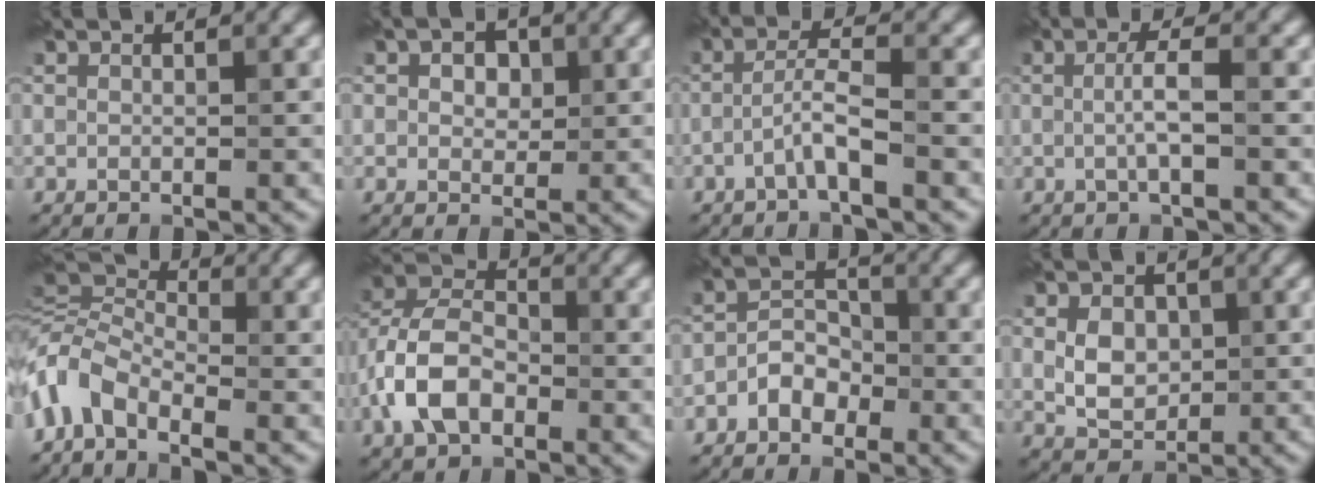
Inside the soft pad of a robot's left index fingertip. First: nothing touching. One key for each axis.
{"total": 2.4, "fx": 0.9, "fy": 1.6, "fz": 1.6, "tx": -0.018, "ty": 0.005, "tz": 0.007}
{"total": 2.5, "fx": -1.3, "fy": 0.0, "fz": 2.1, "tx": -0.044, "ty": 0.013, "tz": -0.031}
{"total": 2.2, "fx": 0.0, "fy": 0.1, "fz": 2.2, "tx": -0.043, "ty": 0.003, "tz": -0.004}
{"total": 4.9, "fx": -2.5, "fy": 2.5, "fz": 3.4, "tx": -0.075, "ty": 0.009, "tz": -0.074}
{"total": 7.0, "fx": -2.5, "fy": 4.4, "fz": 4.8, "tx": -0.103, "ty": 0.011, "tz": -0.057}
{"total": 2.7, "fx": -1.4, "fy": 1.9, "fz": 1.4, "tx": -0.018, "ty": 0.011, "tz": -0.029}
{"total": 3.1, "fx": 0.4, "fy": 2.3, "fz": 2.0, "tx": -0.035, "ty": -0.003, "tz": 0.005}